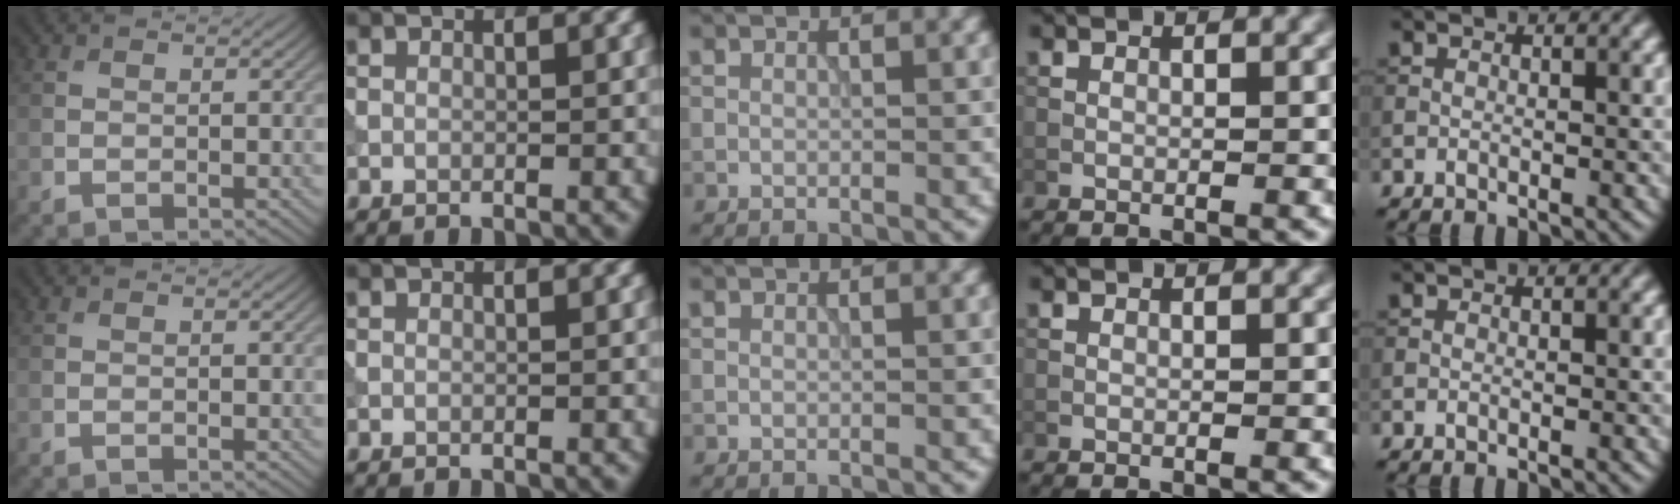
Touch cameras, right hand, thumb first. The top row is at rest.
{}